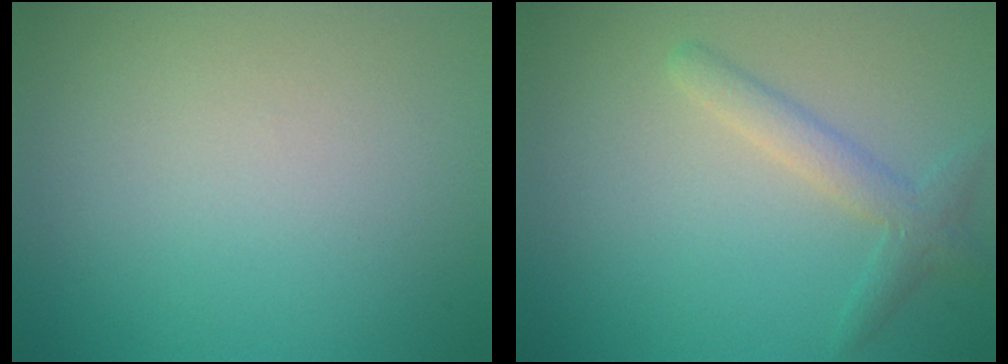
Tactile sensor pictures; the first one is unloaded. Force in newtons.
{"total": 2.4, "press": 2.4, "slide": 0.2}